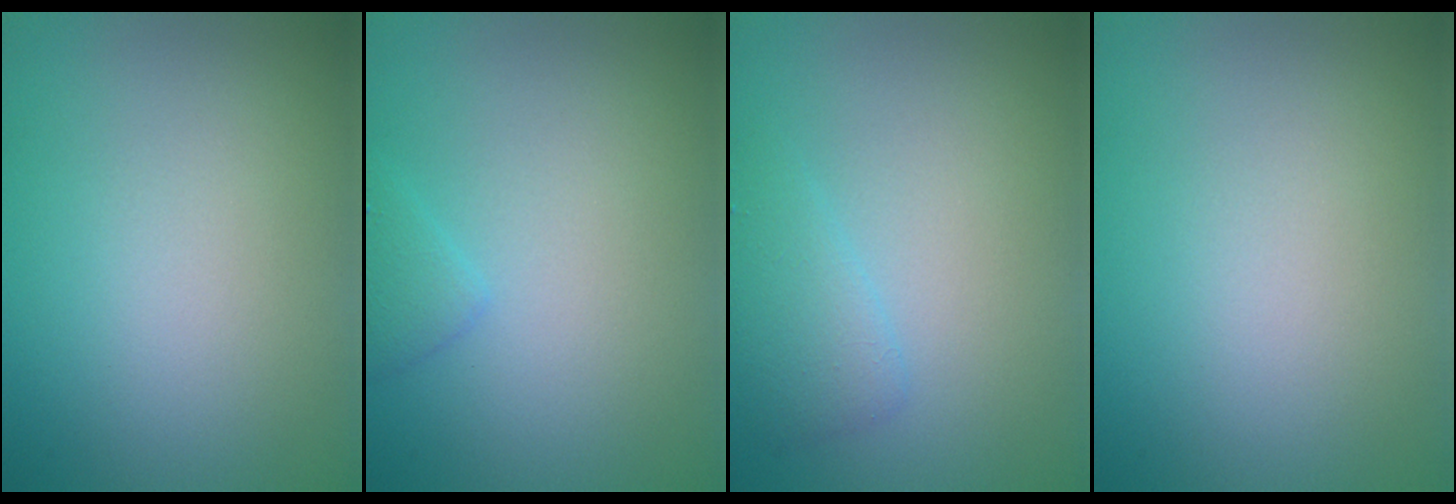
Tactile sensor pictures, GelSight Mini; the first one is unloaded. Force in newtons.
{"total": 1.2, "press": 1.2, "slide": 0.0}
{"total": 1.9, "press": 1.9, "slide": 0.2}
{"total": 0.0}